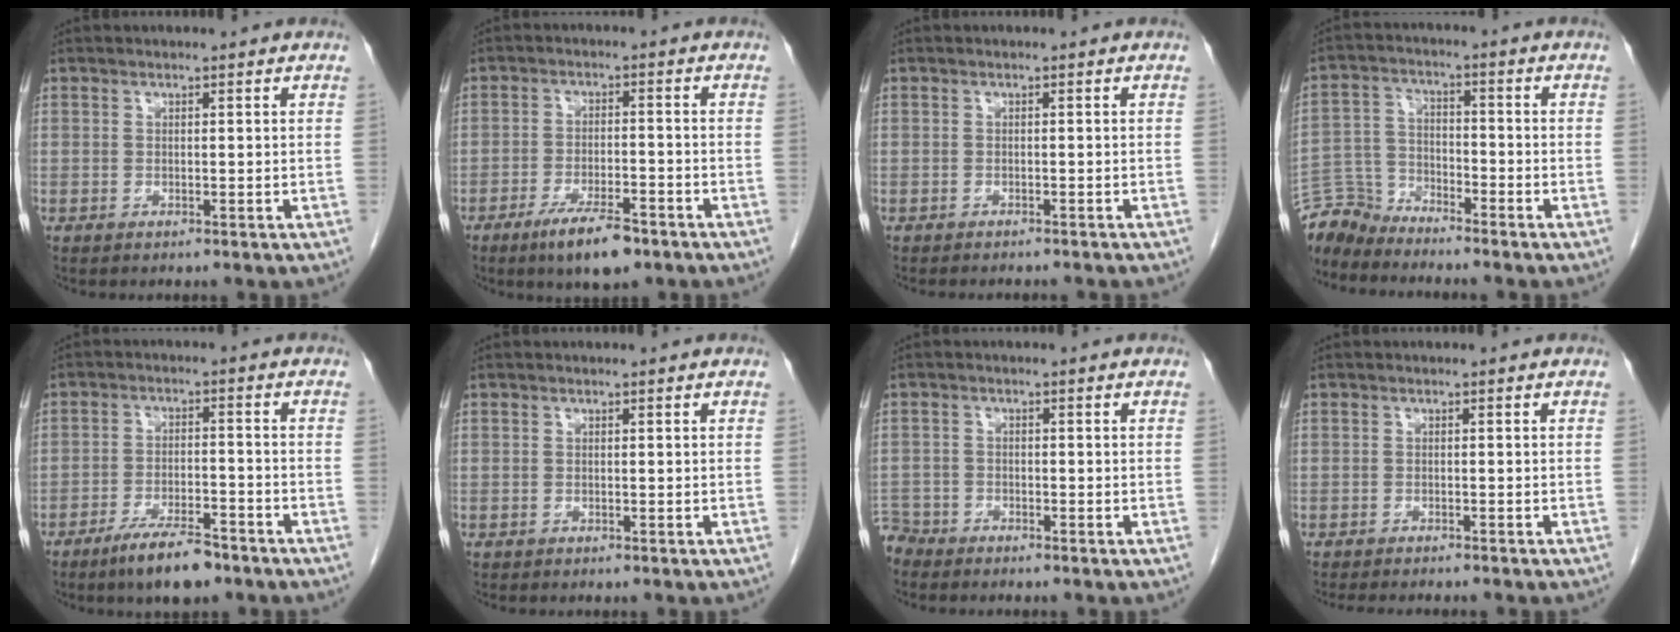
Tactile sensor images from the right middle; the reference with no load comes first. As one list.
[{"total": 7.6, "force": [-5.1, 1.8, 5.3], "torque": [-0.096, -0.008, -0.082]}, {"total": 5.6, "force": [-5.0, 1.2, 2.2], "torque": [-0.025, -0.006, -0.058]}, {"total": 6.3, "force": [-6.2, 0.8, -0.6], "torque": [0.003, 0.004, -0.125]}, {"total": 7.9, "force": [-5.9, 1.8, 4.9], "torque": [-0.087, -0.008, -0.099]}, {"total": 0.0}, {"total": 3.3, "force": [-3.2, 0.8, -0.5], "torque": [0.008, -0.006, -0.063]}, {"total": 7.4, "force": [-6.5, 1.0, 3.4], "torque": [-0.035, -0.009, -0.087]}]